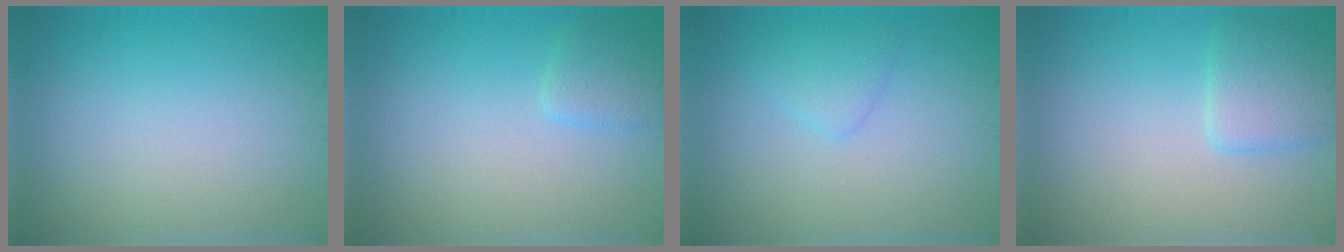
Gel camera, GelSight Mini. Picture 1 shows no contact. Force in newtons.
{"total": 1.5, "press": 1.5, "slide": 0.2}
{"total": 1.6, "press": 1.6, "slide": 0.1}
{"total": 2.7, "press": 2.7, "slide": 0.2}